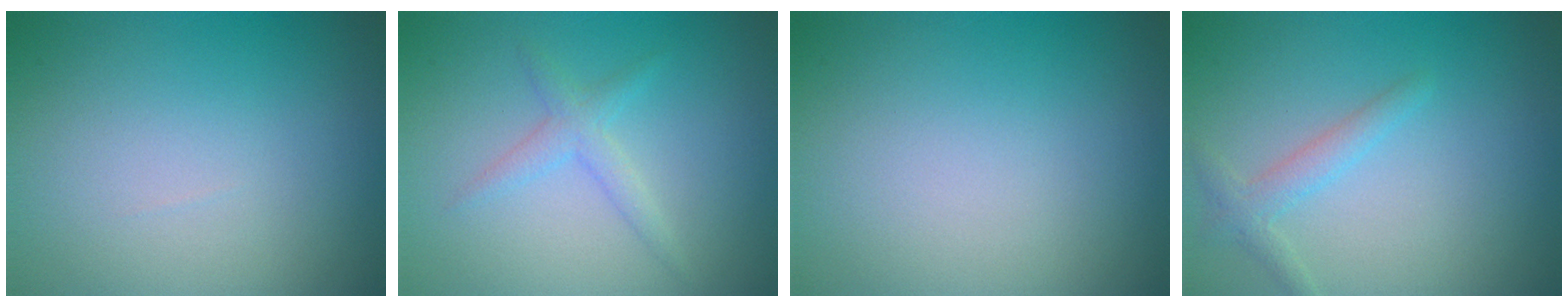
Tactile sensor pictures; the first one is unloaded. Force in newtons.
{"total": 1.7, "press": 1.7, "slide": 0.1}
{"total": 0.0}
{"total": 1.6, "press": 1.6, "slide": 0.1}